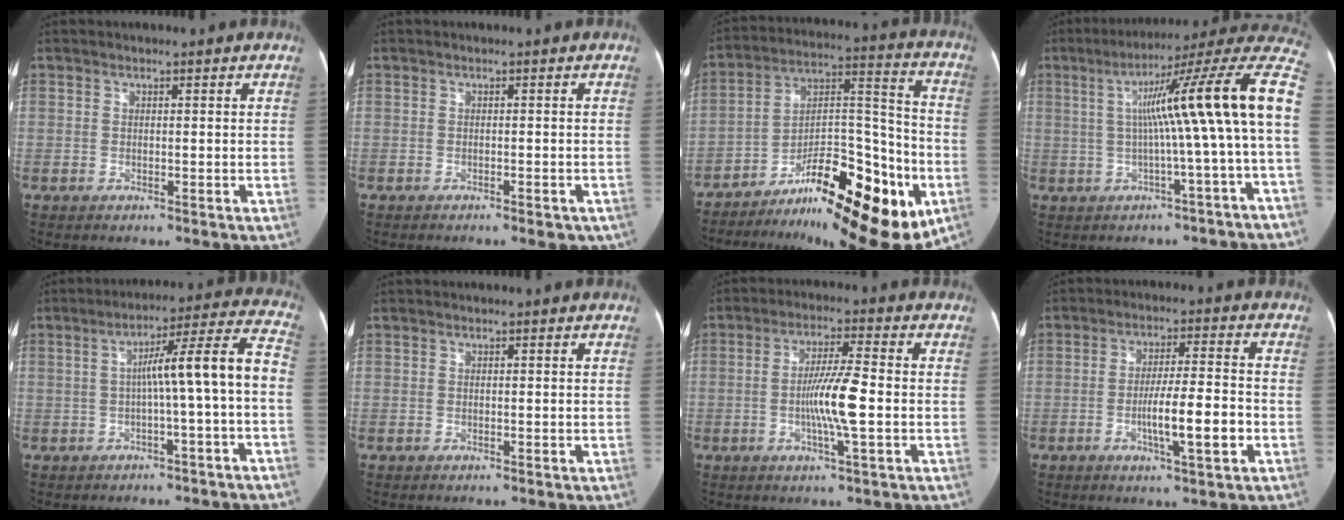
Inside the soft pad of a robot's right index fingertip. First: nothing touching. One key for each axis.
{"total": 2.0, "fx": -1.4, "fy": 0.6, "fz": 1.3, "tx": -0.010, "ty": -0.002, "tz": -0.015}
{"total": 23.1, "fx": -11.6, "fy": 6.6, "fz": 18.9, "tx": -0.245, "ty": 0.025, "tz": -0.168}
{"total": 18.3, "fx": 1.2, "fy": -1.0, "fz": 18.2, "tx": -0.231, "ty": 0.039, "tz": 0.005}
{"total": 10.4, "fx": -1.6, "fy": -0.8, "fz": 10.2, "tx": -0.141, "ty": 0.037, "tz": -0.023}
{"total": 0.0}
{"total": 7.8, "fx": -1.4, "fy": 0.0, "fz": 7.7, "tx": -0.144, "ty": -0.003, "tz": -0.028}
{"total": 8.5, "fx": -2.6, "fy": 0.6, "fz": 8.1, "tx": -0.136, "ty": 0.002, "tz": -0.043}